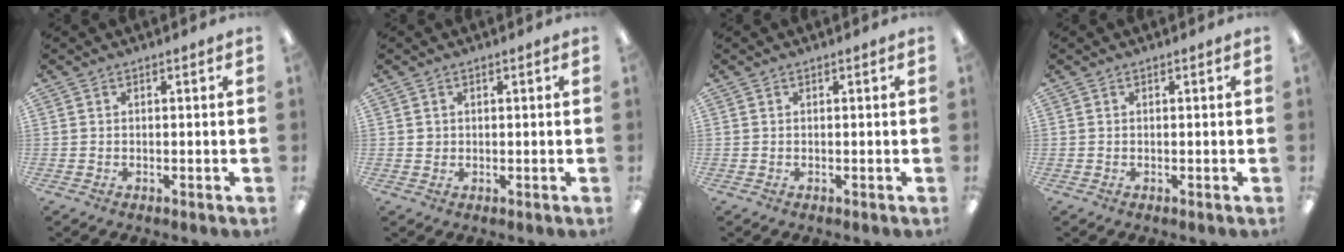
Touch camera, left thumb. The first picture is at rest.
{"total": 1.1, "force": [0.4, 1.0, 0.1], "torque": [-0.002, 0.004, 0.008]}
{"total": 0.0}
{"total": 0.0}